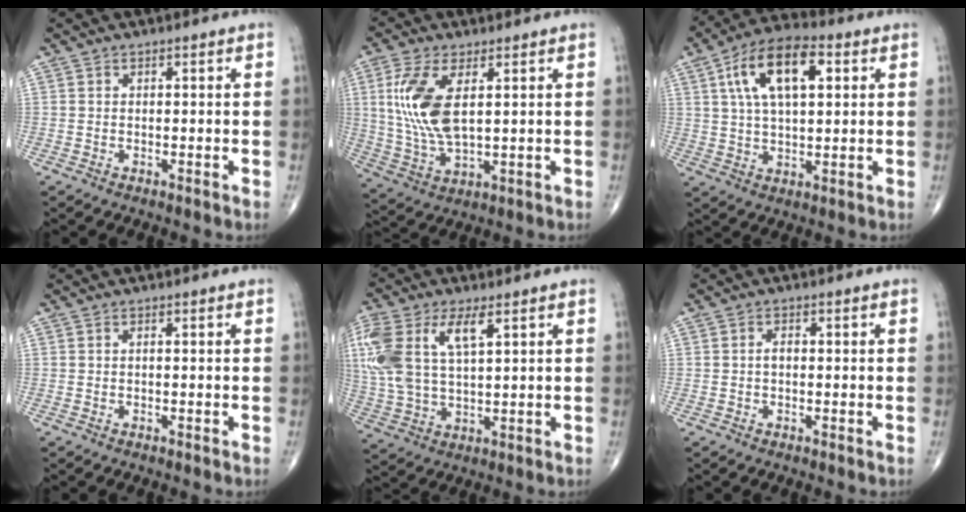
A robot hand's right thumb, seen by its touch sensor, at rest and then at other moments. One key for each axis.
{"total": 12.4, "fx": 2.8, "fy": 5.5, "fz": 10.7, "tx": -0.236, "ty": -0.010, "tz": 0.065}
{"total": 14.5, "fx": 4.6, "fy": 6.8, "fz": 12.0, "tx": -0.205, "ty": 0.012, "tz": 0.076}
{"total": 0.0}
{"total": 16.3, "fx": 5.7, "fy": 7.6, "fz": 13.3, "tx": -0.314, "ty": 0.002, "tz": 0.111}
{"total": 1.3, "fx": -0.2, "fy": 0.8, "fz": 1.0, "tx": -0.012, "ty": 0.003, "tz": -0.007}